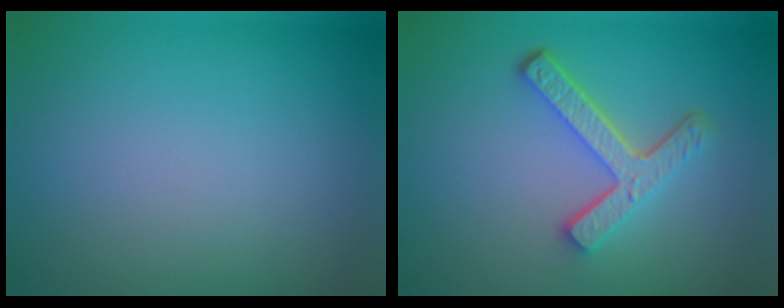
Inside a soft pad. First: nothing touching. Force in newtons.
{"total": 4.3, "press": 3.3, "slide": 2.8}